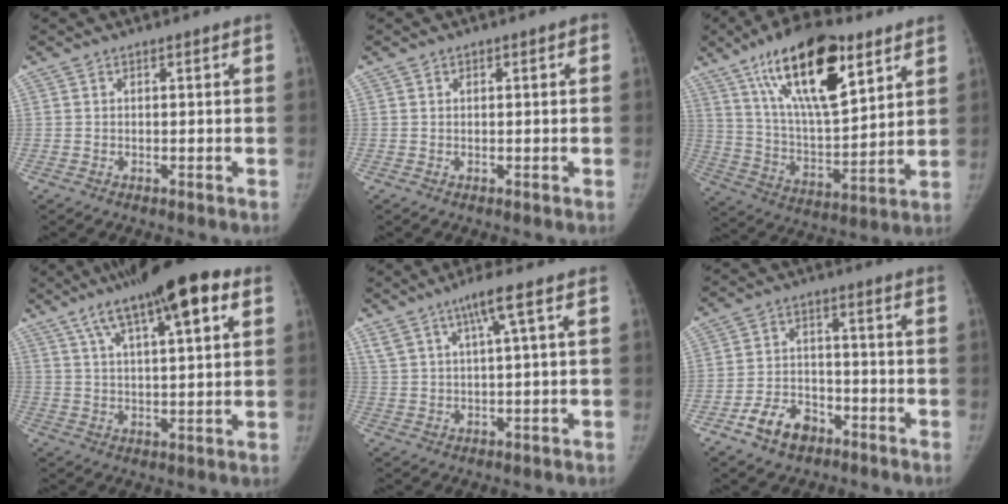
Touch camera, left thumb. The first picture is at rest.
{"total": 0.7, "force": [0.1, 0.6, 0.2], "torque": [0.008, 0.002, -0.003]}
{"total": 22.7, "force": [12.3, 9.0, 16.9], "torque": [-0.262, -0.045, 0.217]}
{"total": 16.9, "force": [8.9, 4.5, 13.6], "torque": [-0.197, -0.007, 0.140]}
{"total": 6.3, "force": [3.4, 0.0, 5.3], "torque": [-0.106, -0.005, 0.070]}
{"total": 8.2, "force": [-4.9, 5.4, 3.9], "torque": [-0.053, 0.031, -0.084]}